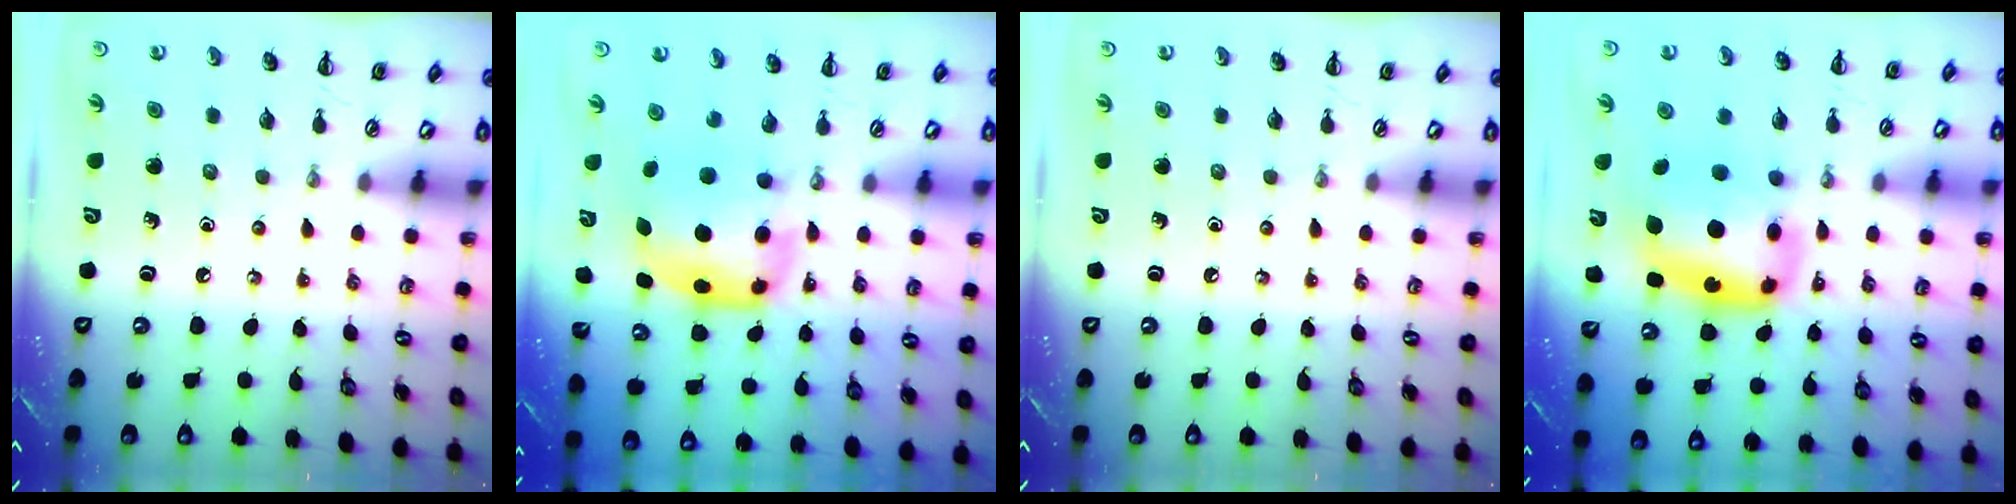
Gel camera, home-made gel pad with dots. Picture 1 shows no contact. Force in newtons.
{"total": 6.1, "press": 5.9, "slide": 1.2}
{"total": 0.0}
{"total": 11.7, "press": 11.4, "slide": 2.9}